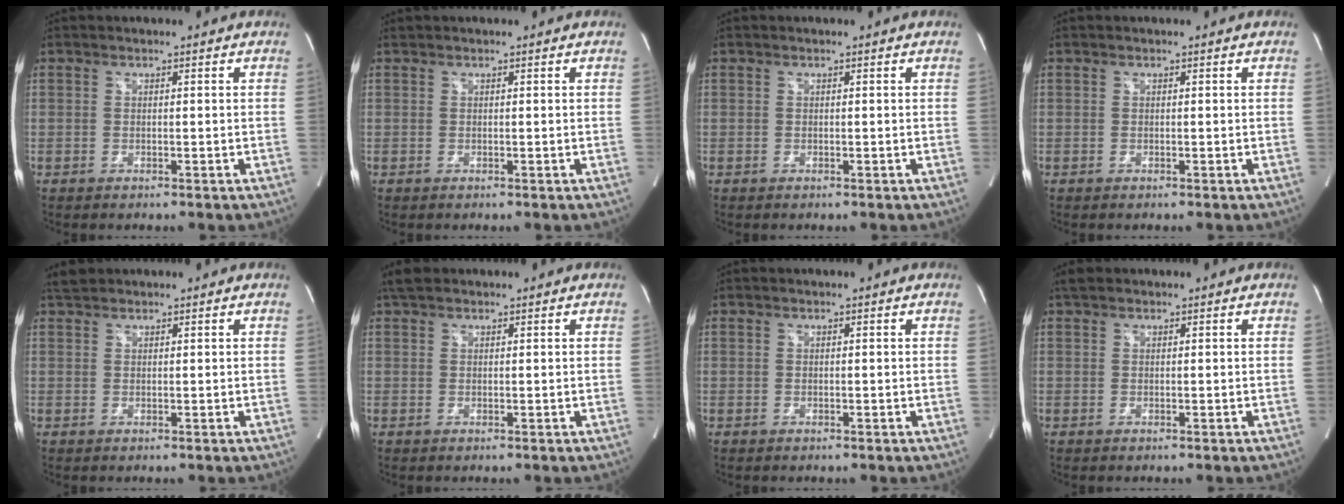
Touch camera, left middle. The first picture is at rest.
{"total": 0.0}
{"total": 0.0}
{"total": 0.0}
{"total": 1.7, "force": [1.6, 0.5, 0.2], "torque": [-0.011, 0.015, 0.032]}
{"total": 2.3, "force": [1.9, 1.0, 0.9], "torque": [-0.019, 0.020, 0.032]}
{"total": 0.0}
{"total": 1.3, "force": [1.0, 0.6, 0.4], "torque": [-0.013, 0.018, 0.019]}